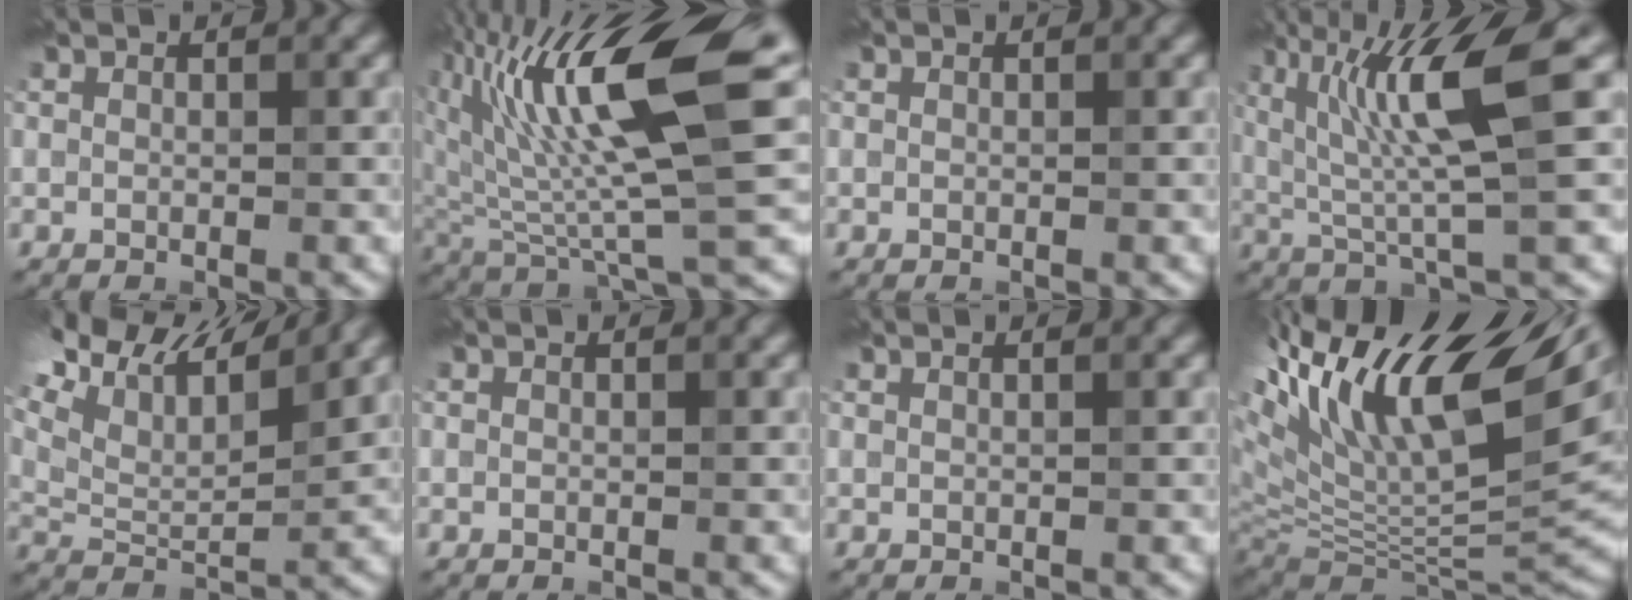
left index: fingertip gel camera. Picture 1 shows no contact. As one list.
[{"total": 12.7, "force": [4.2, 3.6, 11.4], "torque": [-0.213, 0.010, 0.081]}, {"total": 0.0}, {"total": 7.1, "force": [1.3, 1.0, 6.9], "torque": [-0.126, -0.001, 0.033]}, {"total": 11.6, "force": [7.3, 4.6, 7.8], "torque": [-0.153, 0.042, 0.135]}, {"total": 0.0}, {"total": 1.2, "force": [0.8, 0.6, 0.6], "torque": [0.007, 0.012, -0.008]}, {"total": 16.5, "force": [5.5, 7.0, 13.8], "torque": [-0.252, 0.010, 0.133]}]